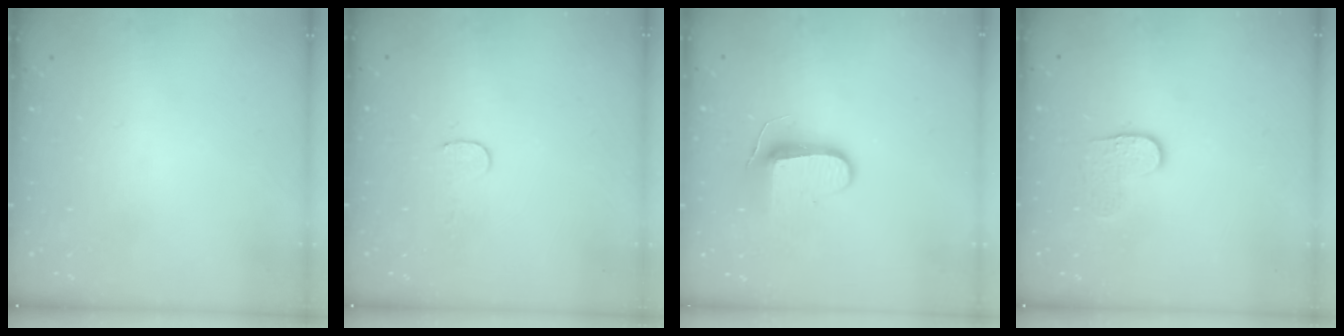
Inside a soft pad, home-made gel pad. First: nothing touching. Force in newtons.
{"total": 4.1, "press": 4.1, "slide": 0.3}
{"total": 8.9, "press": 8.8, "slide": 1.1}
{"total": 4.0, "press": 3.9, "slide": 0.4}